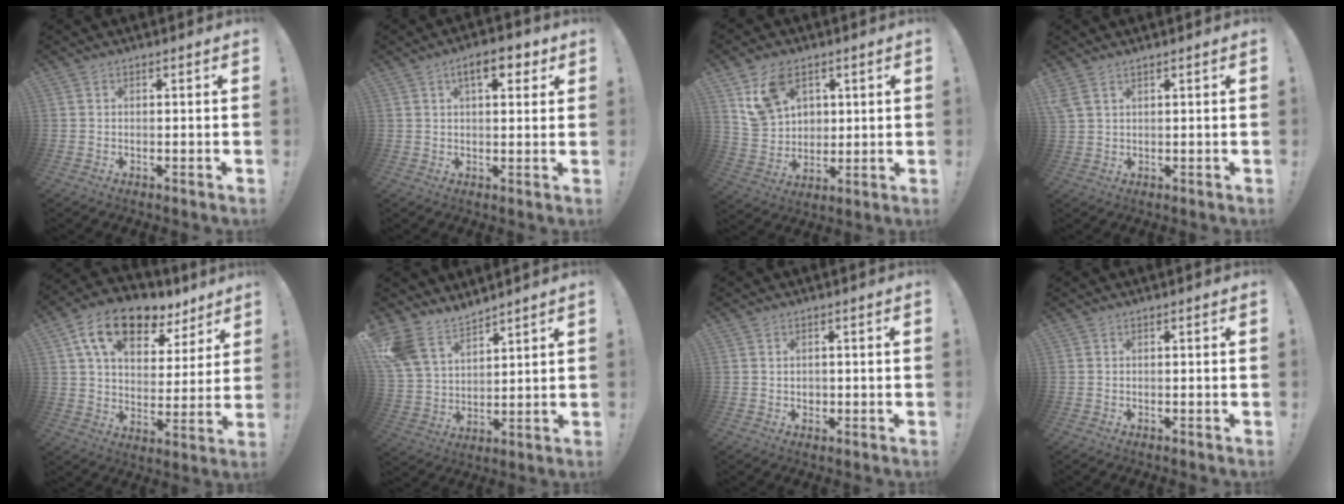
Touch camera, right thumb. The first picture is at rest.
{"total": 7.5, "force": [3.5, 2.8, 5.9], "torque": [-0.072, -0.009, 0.052]}
{"total": 12.6, "force": [6.6, 9.1, 5.7], "torque": [-0.102, -0.018, 0.133]}
{"total": 3.4, "force": [2.1, 1.3, 2.3], "torque": [-0.050, -0.003, 0.043]}
{"total": 16.3, "force": [9.9, 9.0, 9.4], "torque": [-0.161, -0.050, 0.178]}
{"total": 12.5, "force": [10.3, 6.1, 3.6], "torque": [-0.090, -0.064, 0.205]}
{"total": 1.4, "force": [0.2, 1.4, 0.1], "torque": [-0.001, 0.002, 0.002]}
{"total": 0.0}